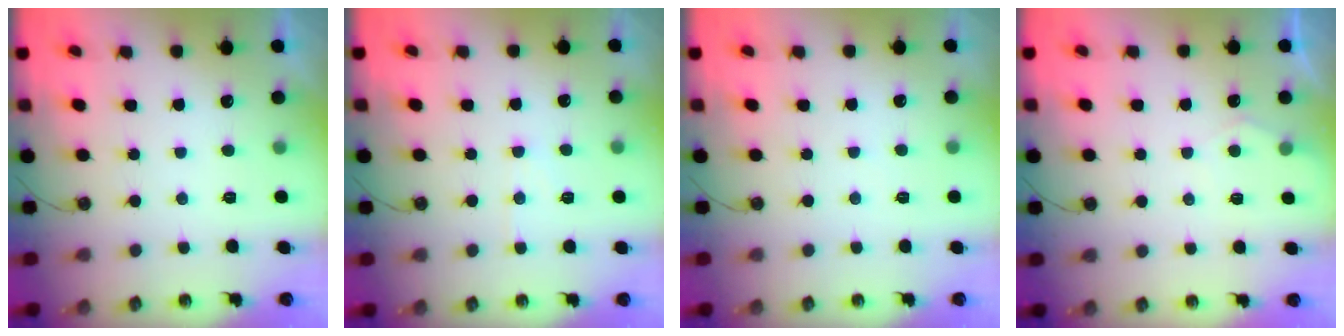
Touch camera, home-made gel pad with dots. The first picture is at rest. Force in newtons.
{"total": 4.6, "press": 4.5, "slide": 0.7}
{"total": 2.0, "press": 2.0, "slide": 0.4}
{"total": 4.4, "press": 4.4, "slide": 0.4}